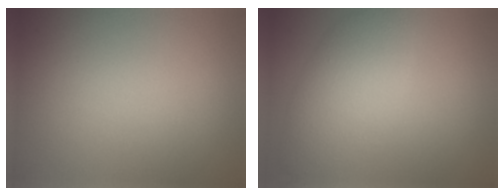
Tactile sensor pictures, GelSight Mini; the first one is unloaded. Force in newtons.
{"total": 4.3, "press": 4.3, "slide": 0.2}